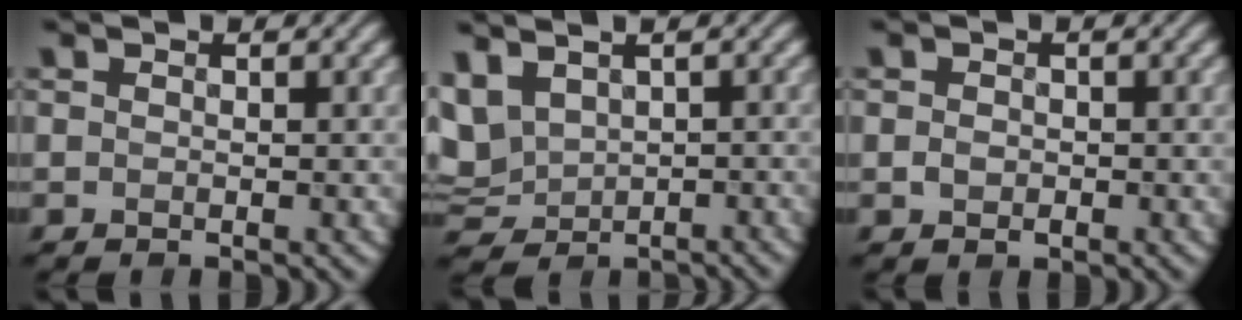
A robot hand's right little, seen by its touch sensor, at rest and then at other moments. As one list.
[{"total": 5.0, "force": [1.3, 4.0, 2.7], "torque": [-0.064, 0.003, 0.046]}, {"total": 0.8, "force": [-0.3, 0.6, 0.4], "torque": [-0.011, -0.001, 0.000]}]